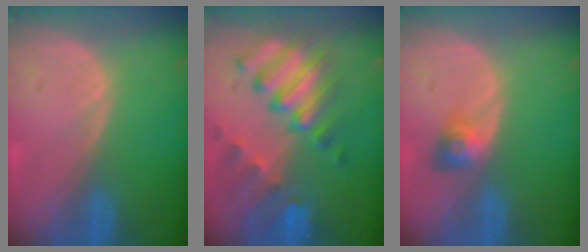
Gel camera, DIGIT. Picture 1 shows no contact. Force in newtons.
{"total": 10.0, "press": 8.8, "slide": 4.7}
{"total": 3.1, "press": 2.8, "slide": 1.4}